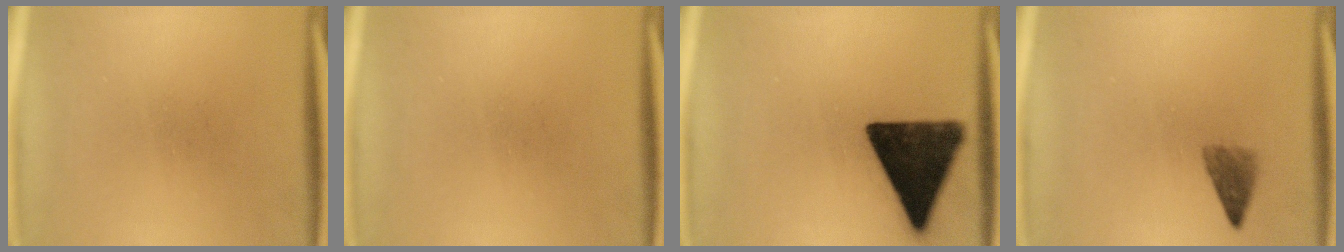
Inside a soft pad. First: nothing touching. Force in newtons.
{"total": 0.0}
{"total": 15.9}
{"total": 2.4}